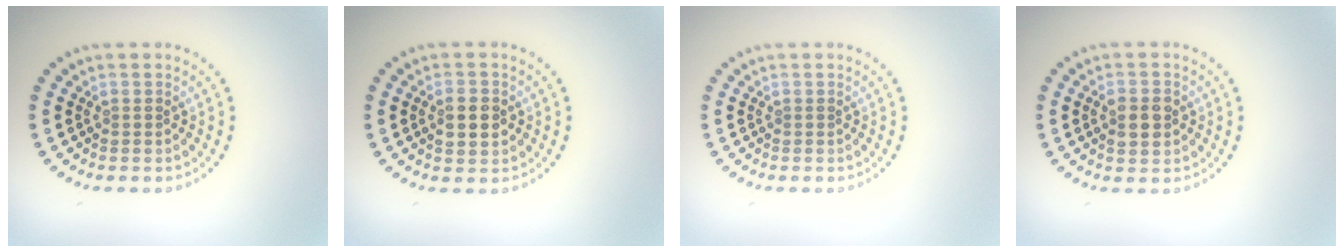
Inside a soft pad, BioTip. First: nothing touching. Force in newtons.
{"total": 2.9, "press": 2.9, "slide": 0.2}
{"total": 0.0}
{"total": 3.0, "press": 3.0, "slide": 0.2}